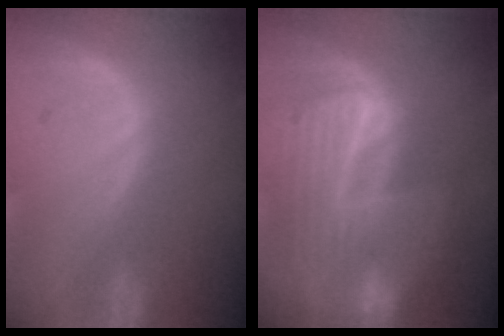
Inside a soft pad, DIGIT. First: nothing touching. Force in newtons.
{"total": 10.0, "press": 8.7, "slide": 5.0}